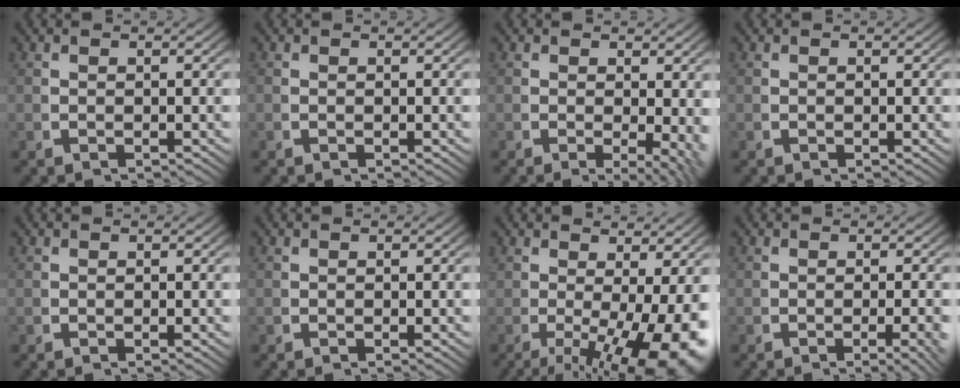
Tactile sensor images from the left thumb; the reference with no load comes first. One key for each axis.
{"total": 0.0}
{"total": 3.4, "fx": -0.4, "fy": 1.5, "fz": 3.0, "tx": -0.036, "ty": -0.023, "tz": 0.001}
{"total": 0.0}
{"total": 0.0}
{"total": 0.0}
{"total": 10.1, "fx": -2.2, "fy": 5.1, "fz": 8.4, "tx": -0.124, "ty": -0.044, "tz": -0.012}
{"total": 2.3, "fx": -0.7, "fy": 0.4, "fz": 2.2, "tx": -0.031, "ty": -0.001, "tz": -0.011}